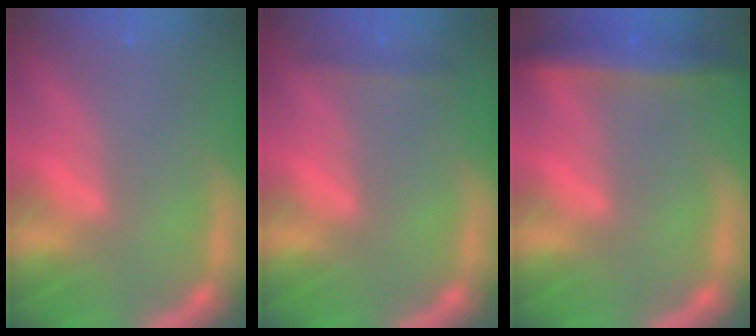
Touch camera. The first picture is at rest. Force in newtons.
{"total": 1.4}
{"total": 5.0}